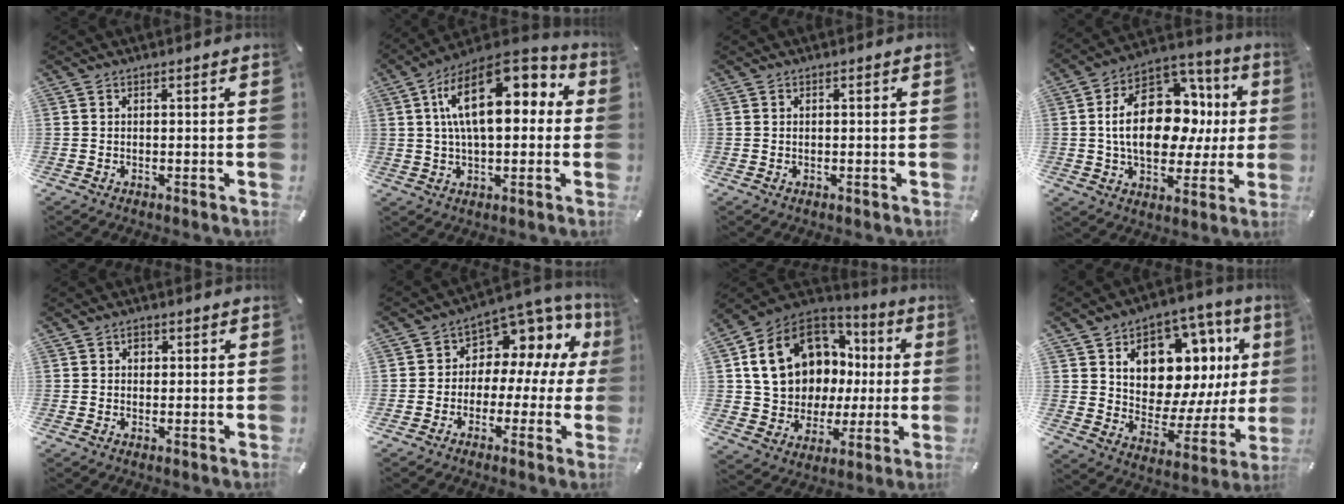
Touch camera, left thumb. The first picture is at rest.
{"total": 18.8, "force": [4.9, 9.9, 15.2], "torque": [-0.254, -0.018, 0.078]}
{"total": 0.5, "force": [0.0, 0.3, 0.4], "torque": [-0.001, -0.004, -0.002]}
{"total": 22.1, "force": [2.0, 15.0, 16.1], "torque": [-0.261, 0.004, 0.039]}
{"total": 1.5, "force": [0.2, 1.4, 0.6], "torque": [0.002, 0.000, -0.001]}
{"total": 8.0, "force": [2.3, 6.4, 4.1], "torque": [-0.075, -0.031, 0.043]}
{"total": 18.6, "force": [6.1, 14.8, 9.6], "torque": [-0.183, -0.034, 0.130]}
{"total": 15.4, "force": [7.5, 10.0, 9.0], "torque": [-0.129, -0.064, 0.132]}